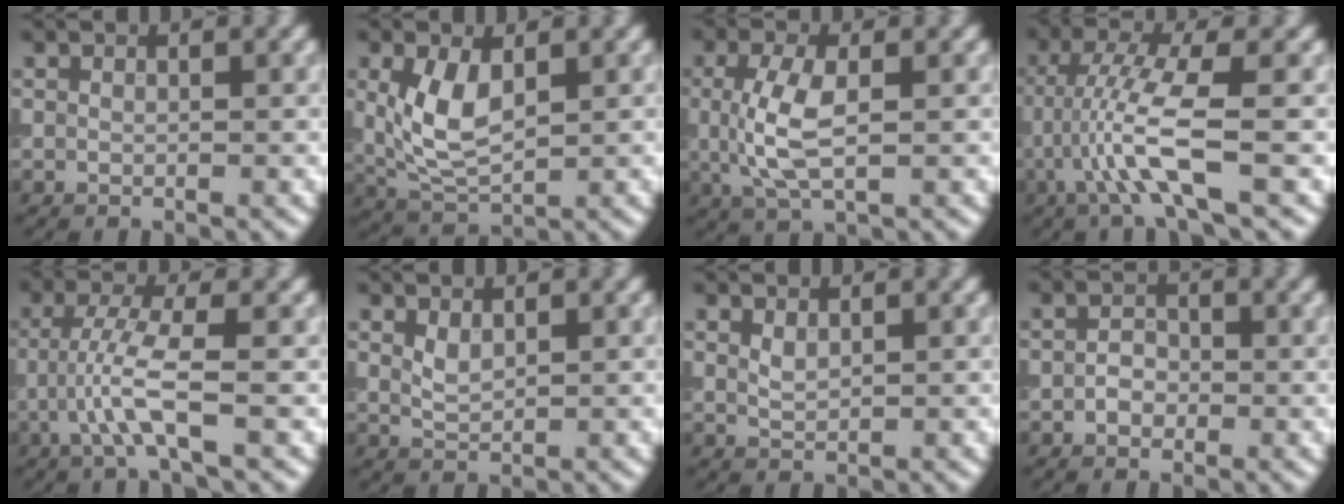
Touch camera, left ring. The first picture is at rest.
{"total": 4.9, "force": [0.9, 2.6, 4.0], "torque": [-0.096, -0.001, 0.024]}
{"total": 4.6, "force": [0.1, 2.0, 4.2], "torque": [-0.098, 0.000, 0.003]}
{"total": 5.2, "force": [-1.6, 0.5, 5.0], "torque": [-0.106, 0.008, -0.033]}
{"total": 3.7, "force": [-1.3, 0.2, 3.4], "torque": [-0.074, 0.010, -0.033]}
{"total": 1.5, "force": [0.7, 0.8, 1.0], "torque": [-0.023, -0.001, 0.021]}
{"total": 1.2, "force": [0.6, 0.6, 0.8], "torque": [-0.018, 0.000, 0.017]}
{"total": 1.5, "force": [-0.6, 1.1, 0.8], "torque": [-0.013, 0.003, -0.014]}